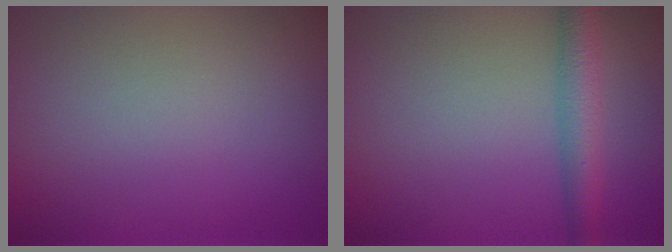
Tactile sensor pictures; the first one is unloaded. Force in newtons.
{"total": 3.8, "press": 3.8, "slide": 0.1}